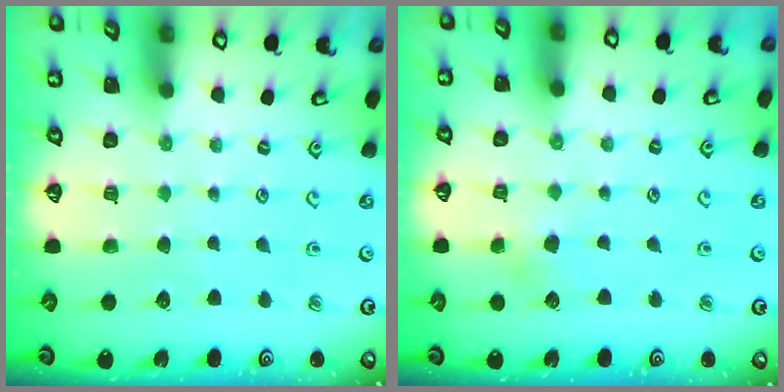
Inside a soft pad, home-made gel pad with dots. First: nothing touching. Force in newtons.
{"total": 3.4, "press": 3.4, "slide": 0.3}